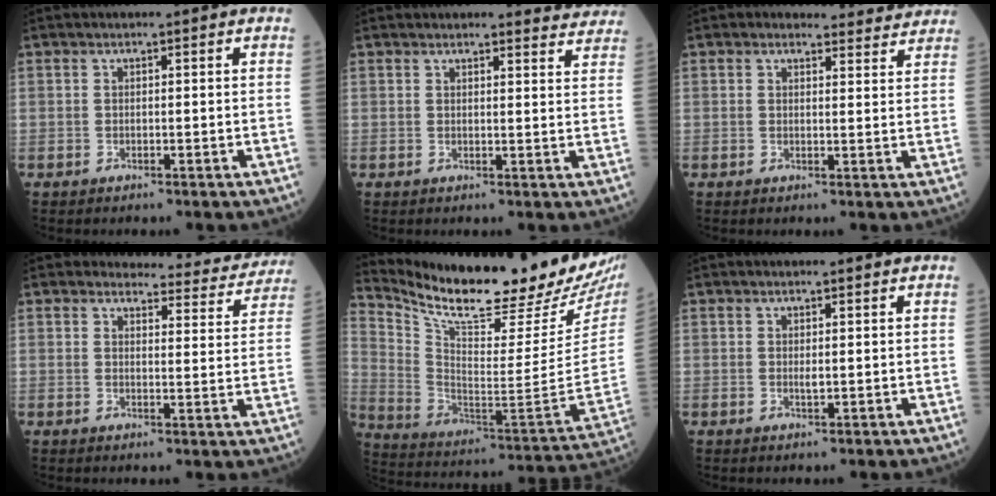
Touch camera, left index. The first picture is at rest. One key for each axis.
{"total": 6.9, "fx": 6.8, "fy": 1.0, "fz": 0.4, "tx": 0.015, "ty": -0.014, "tz": 0.051}
{"total": 5.6, "fx": 5.4, "fy": 1.6, "fz": -0.1, "tx": 0.014, "ty": -0.003, "tz": 0.042}
{"total": 12.1, "fx": 11.8, "fy": 2.7, "fz": 0.8, "tx": 0.021, "ty": -0.046, "tz": 0.109}
{"total": 27.0, "fx": 23.4, "fy": 3.0, "fz": 13.2, "tx": -0.241, "ty": -0.089, "tz": 0.343}
{"total": 1.1, "fx": 0.5, "fy": 0.2, "fz": 1.0, "tx": -0.024, "ty": 0.001, "tz": 0.009}